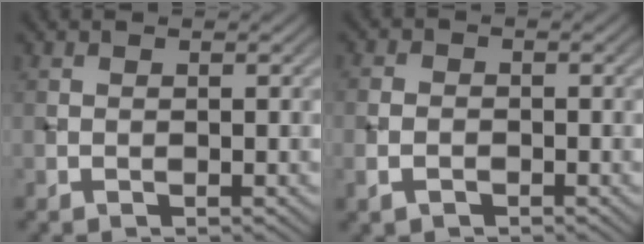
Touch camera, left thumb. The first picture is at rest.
{"total": 2.5, "force": [-1.2, 1.8, 1.4], "torque": [-0.030, -0.003, -0.029]}